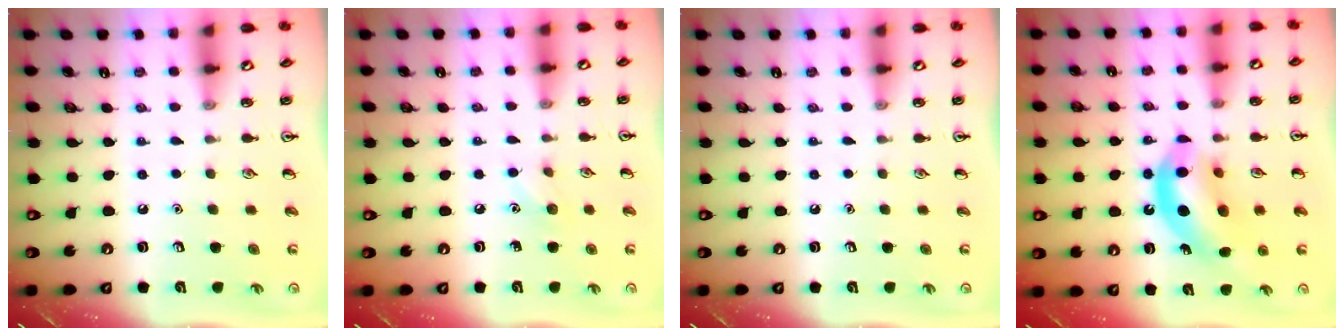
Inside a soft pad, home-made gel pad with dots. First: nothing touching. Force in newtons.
{"total": 5.1, "press": 4.8, "slide": 1.6}
{"total": 0.0}
{"total": 13.1, "press": 12.5, "slide": 4.0}